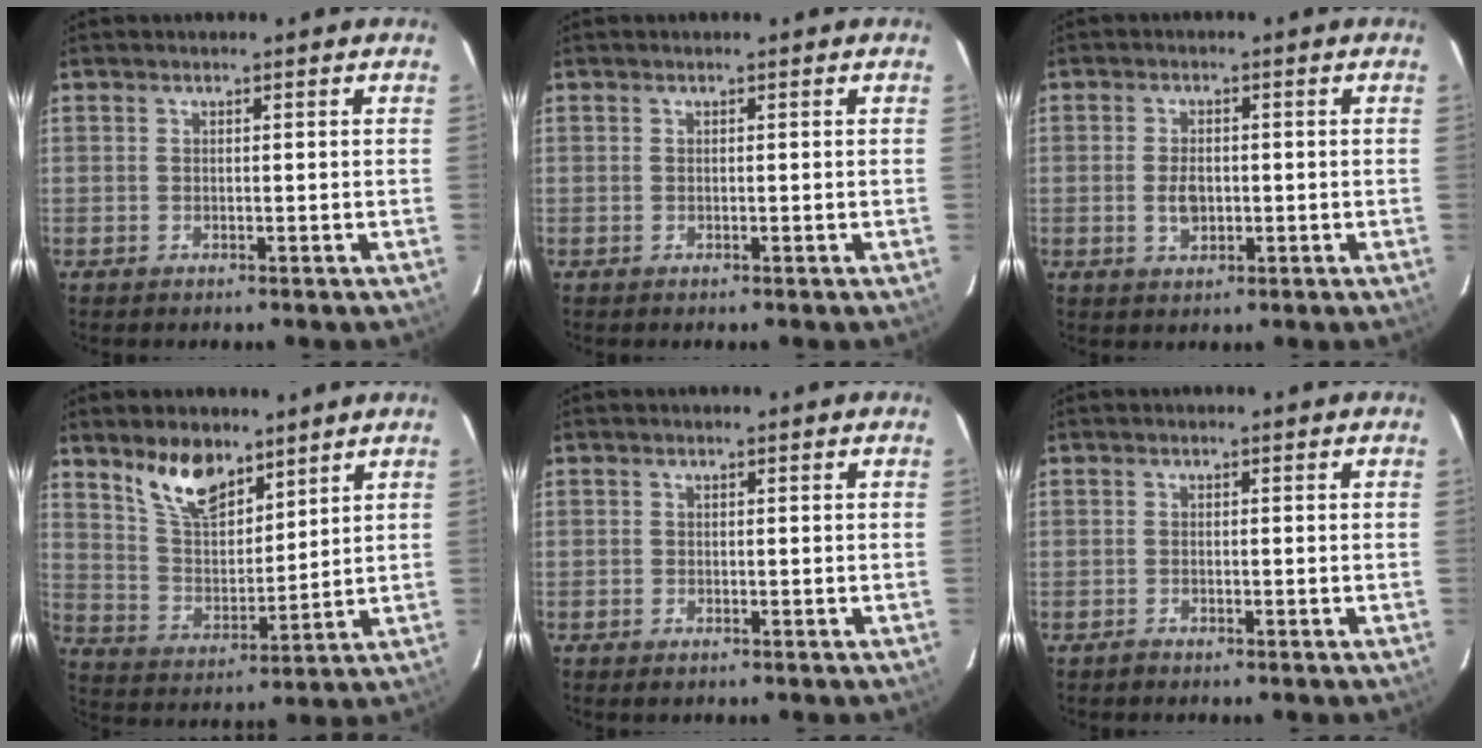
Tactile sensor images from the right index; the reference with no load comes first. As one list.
[{"total": 0.0}, {"total": 3.9, "force": [-0.5, 2.5, 2.9], "torque": [-0.056, 0.000, -0.006]}, {"total": 10.7, "force": [7.7, 4.7, 5.8], "torque": [-0.103, 0.004, 0.151]}, {"total": 0.9, "force": [-0.6, 0.6, 0.3], "torque": [-0.006, -0.003, -0.011]}, {"total": 0.9, "force": [-0.7, 0.4, 0.2], "torque": [-0.003, 0.002, -0.013]}]